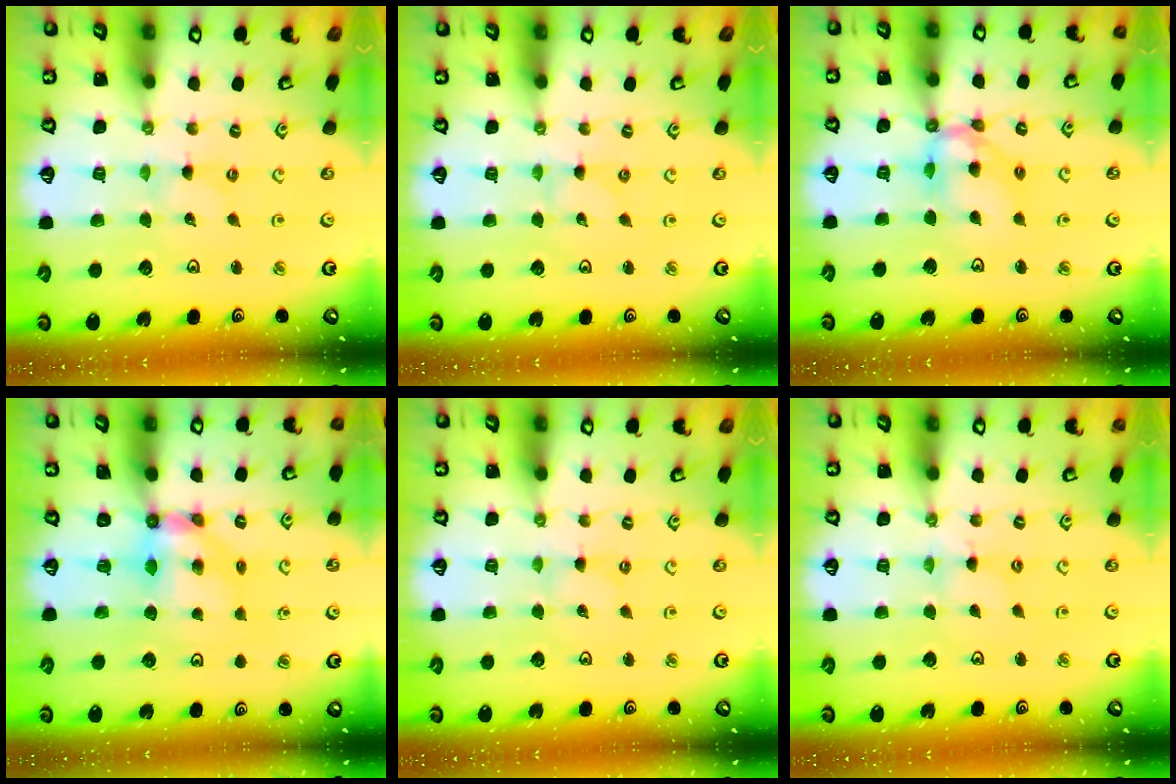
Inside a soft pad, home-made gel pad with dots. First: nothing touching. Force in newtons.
{"total": 0.0}
{"total": 11.3, "press": 11.3, "slide": 1.2}
{"total": 5.8, "press": 5.8, "slide": 0.2}
{"total": 0.0}
{"total": 2.2, "press": 2.2, "slide": 0.3}